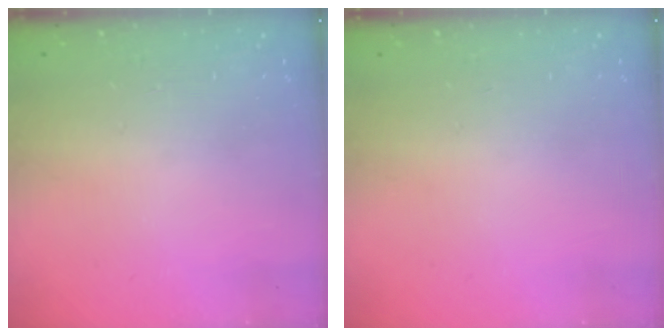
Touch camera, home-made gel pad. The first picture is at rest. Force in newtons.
{"total": 0.0}